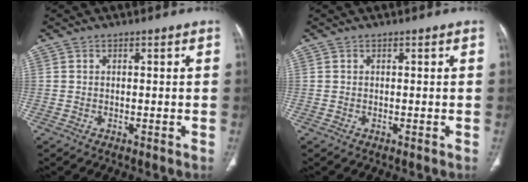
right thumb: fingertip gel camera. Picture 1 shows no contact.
{"total": 0.0}